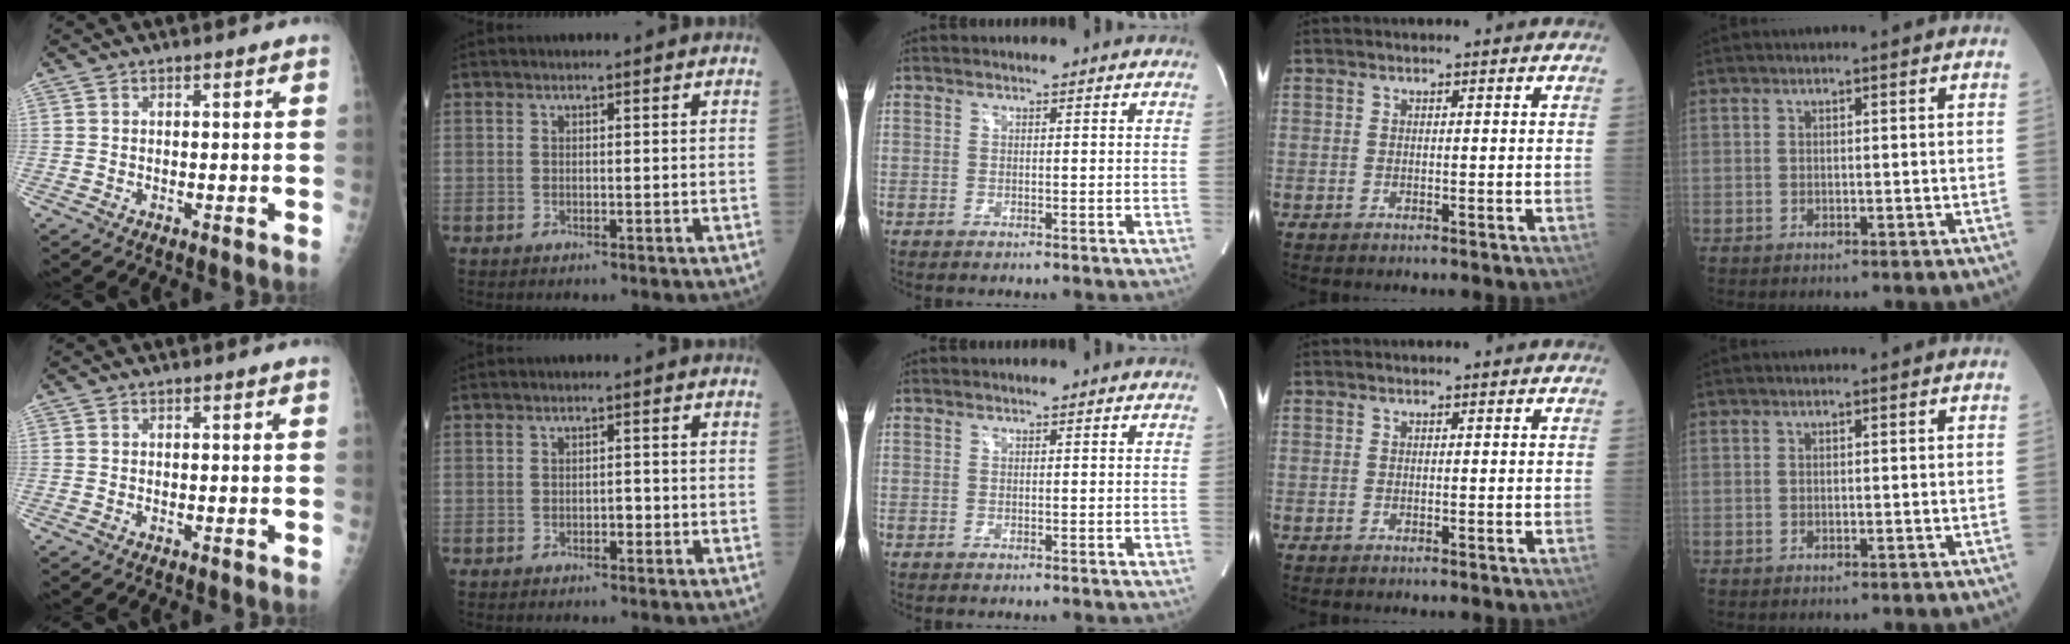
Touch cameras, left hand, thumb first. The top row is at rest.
{"index": {"total": 1.0, "force": [-0.6, 0.5, 0.7], "torque": [-0.003, 0.000, -0.014]}}